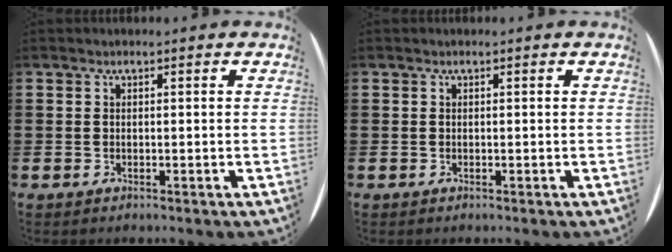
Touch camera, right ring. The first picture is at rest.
{"total": 0.0}